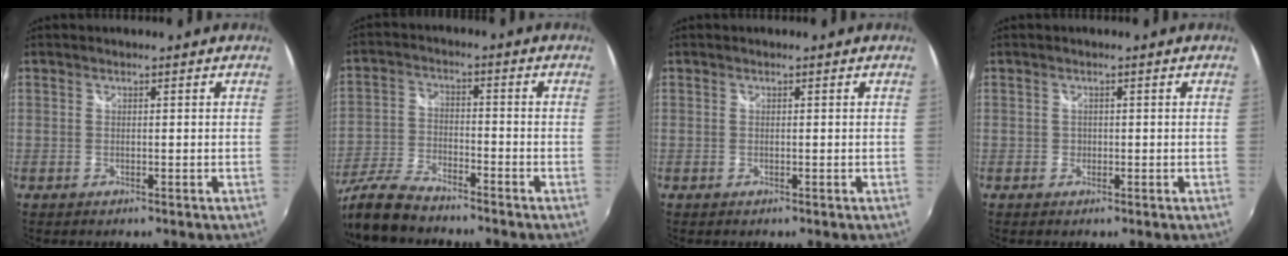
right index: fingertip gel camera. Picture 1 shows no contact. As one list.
[{"total": 11.5, "force": [-9.5, 3.2, 5.6], "torque": [-0.135, -0.016, -0.188]}, {"total": 0.0}, {"total": 0.9, "force": [-0.3, 0.8, 0.0], "torque": [0.001, 0.002, -0.002]}]